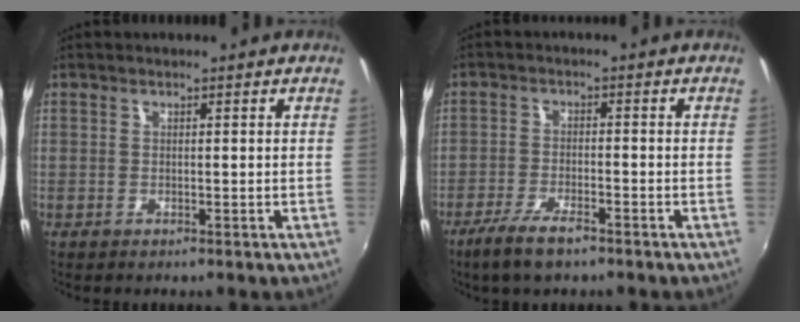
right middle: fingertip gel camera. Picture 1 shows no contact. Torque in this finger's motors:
{"motor_torque": [0.00, -2.14, 0.00, 0.02]}